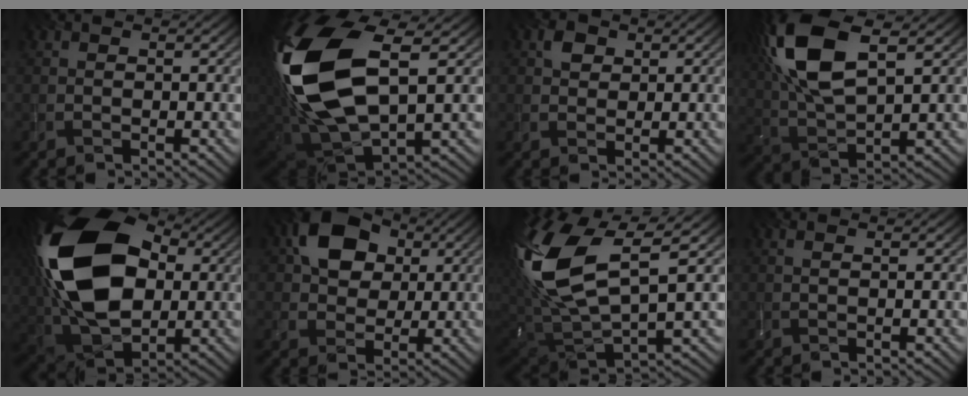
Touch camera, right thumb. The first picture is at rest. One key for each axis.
{"total": 18.7, "fx": 3.7, "fy": 9.5, "fz": 15.6, "tx": -0.375, "ty": 0.005, "tz": 0.071}
{"total": 2.3, "fx": 1.0, "fy": 1.7, "fz": 1.2, "tx": -0.027, "ty": 0.005, "tz": 0.012}
{"total": 14.0, "fx": 5.8, "fy": 5.6, "fz": 11.4, "tx": -0.274, "ty": 0.020, "tz": 0.119}
{"total": 21.2, "fx": 3.9, "fy": 13.5, "fz": 15.9, "tx": -0.354, "ty": 0.018, "tz": 0.068}
{"total": 10.8, "fx": 3.4, "fy": 7.6, "fz": 6.8, "tx": -0.135, "ty": 0.016, "tz": 0.045}
{"total": 16.6, "fx": 5.6, "fy": 7.1, "fz": 14.0, "tx": -0.342, "ty": 0.010, "tz": 0.111}
{"total": 1.0, "fx": 0.5, "fy": 0.0, "fz": 0.9, "tx": -0.023, "ty": 0.006, "tz": 0.010}